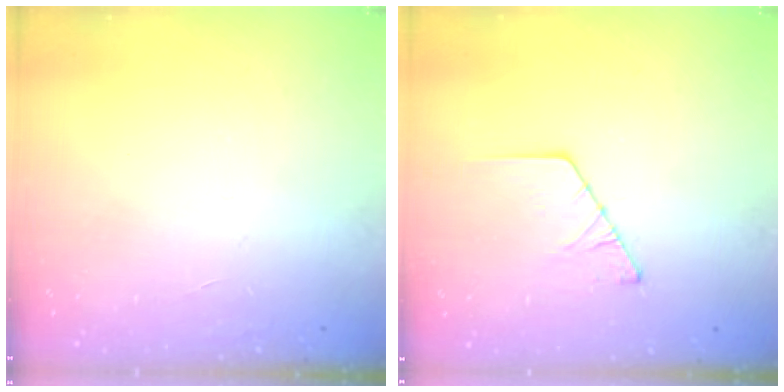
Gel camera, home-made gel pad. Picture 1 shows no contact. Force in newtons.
{"total": 2.5, "press": 2.5, "slide": 0.3}